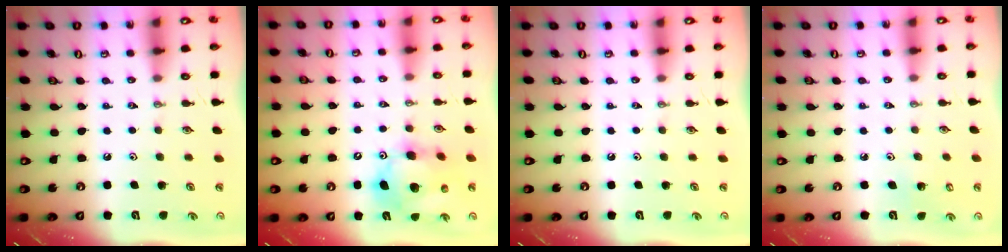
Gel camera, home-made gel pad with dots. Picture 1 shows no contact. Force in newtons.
{"total": 13.6, "press": 13.4, "slide": 2.3}
{"total": 0.0}
{"total": 3.3, "press": 3.3, "slide": 0.3}